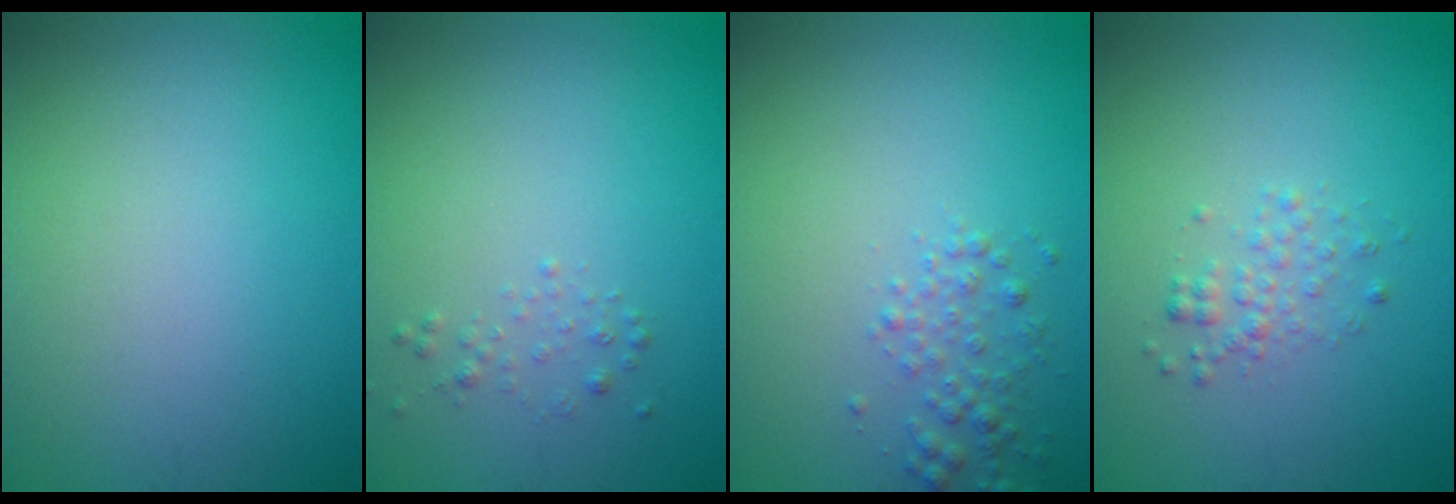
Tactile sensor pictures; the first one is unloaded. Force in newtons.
{"total": 0.7, "press": 0.7, "slide": 0.0}
{"total": 1.8, "press": 1.8, "slide": 0.1}
{"total": 1.4, "press": 1.4, "slide": 0.1}